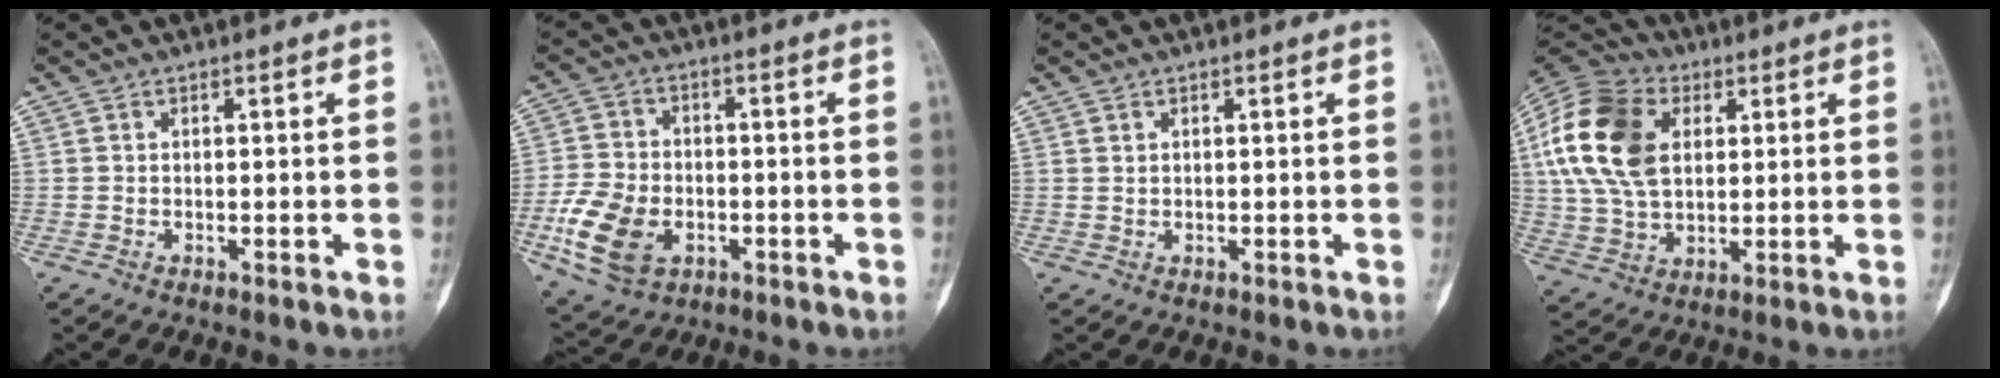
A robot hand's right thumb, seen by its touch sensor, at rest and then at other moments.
{"total": 11.9, "force": [-3.8, 8.1, 7.8], "torque": [-0.151, 0.007, -0.068]}
{"total": 0.6, "force": [0.4, 0.4, 0.2], "torque": [0.001, -0.001, 0.007]}
{"total": 19.8, "force": [4.5, 13.4, 13.9], "torque": [-0.279, 0.006, 0.079]}